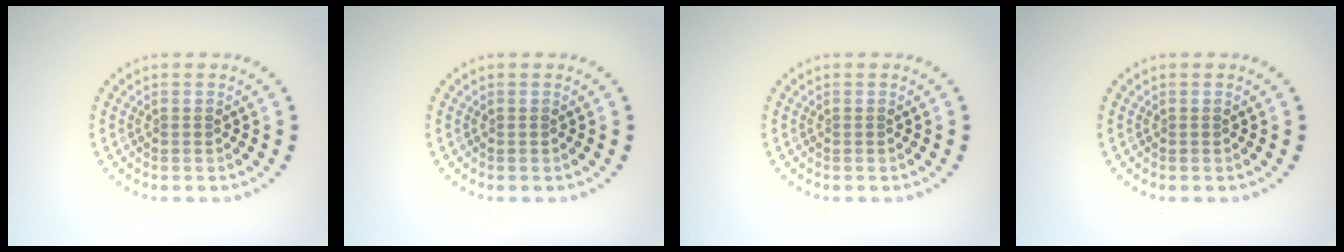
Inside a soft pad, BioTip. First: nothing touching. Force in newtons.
{"total": 0.0}
{"total": 0.0}
{"total": 0.0}